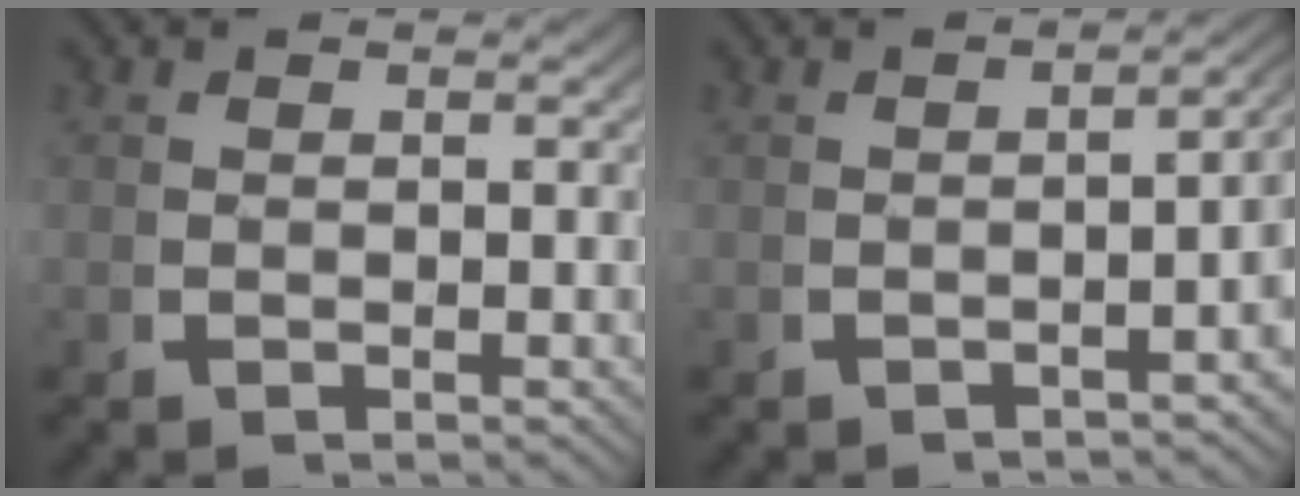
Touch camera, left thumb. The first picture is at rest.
{"total": 4.7, "force": [-0.4, 1.9, 4.3], "torque": [-0.041, 0.018, -0.013]}